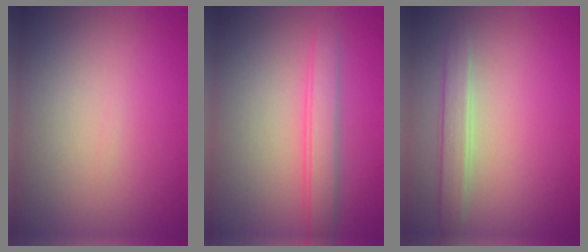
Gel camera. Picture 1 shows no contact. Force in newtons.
{"total": 2.8, "press": 2.8, "slide": 0.0}
{"total": 2.1, "press": 2.1, "slide": 0.2}